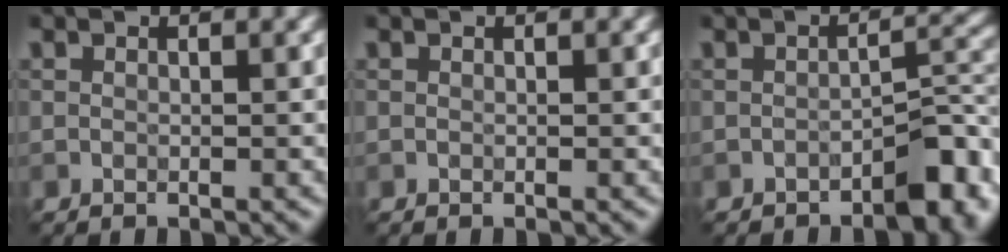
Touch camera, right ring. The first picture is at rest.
{"total": 0.0}
{"total": 3.9, "force": [-3.2, 0.6, 2.2], "torque": [-0.033, 0.012, -0.028]}